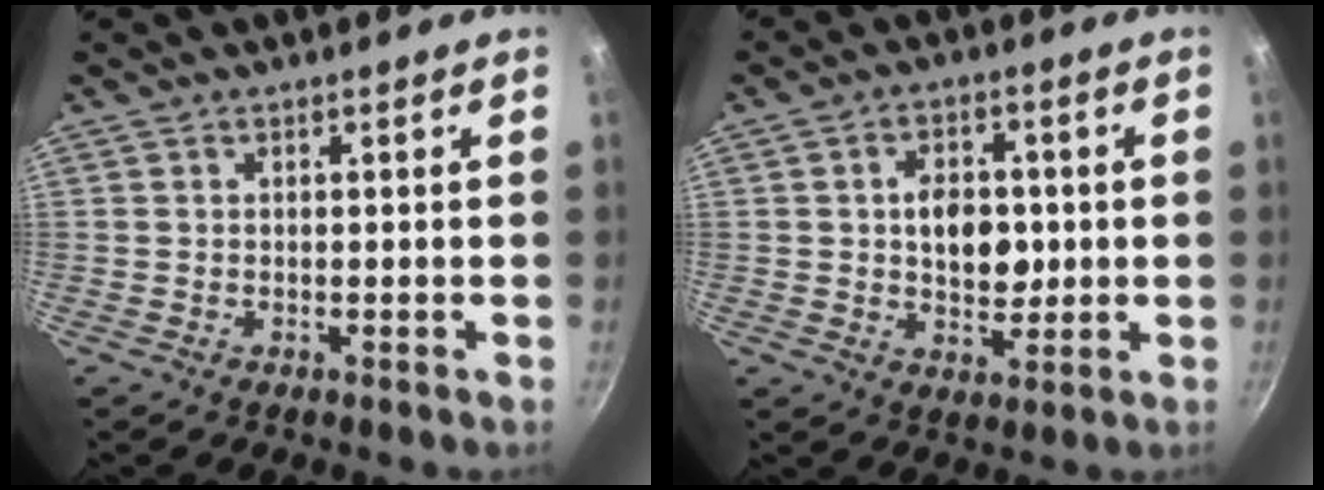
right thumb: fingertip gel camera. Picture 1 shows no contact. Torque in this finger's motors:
{"motor_torque": [-0.46, 0.77, 0.09, 0.18, 0.05]}